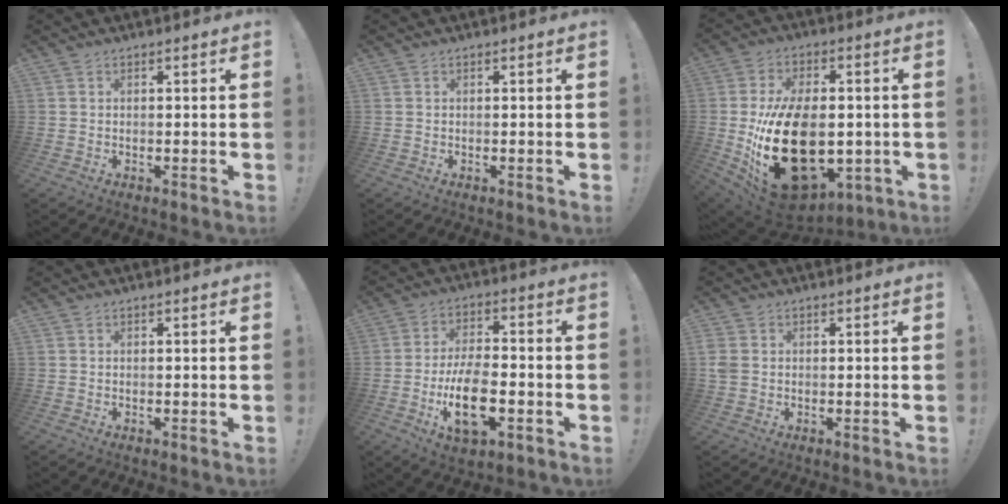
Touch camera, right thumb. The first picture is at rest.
{"total": 0.0}
{"total": 29.0, "force": [-4.4, 18.2, 22.2], "torque": [-0.412, 0.015, -0.047]}
{"total": 0.0}
{"total": 14.5, "force": [-4.5, 7.2, 11.8], "torque": [-0.219, 0.010, -0.076]}
{"total": 3.3, "force": [0.1, 2.7, 2.0], "torque": [-0.044, 0.006, 0.006]}